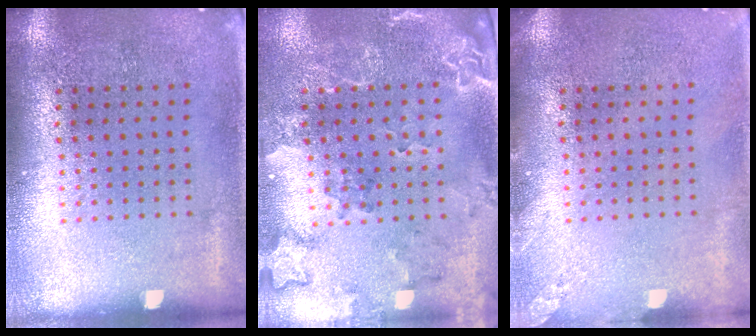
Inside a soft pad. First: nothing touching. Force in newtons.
{"total": 2.0, "press": 1.9, "slide": 0.7}
{"total": 1.0, "press": 1.0, "slide": 0.1}